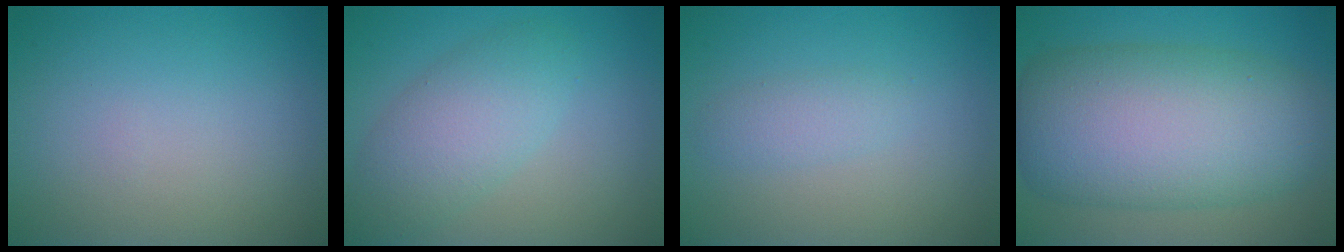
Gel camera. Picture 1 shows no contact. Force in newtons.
{"total": 4.6, "press": 4.6, "slide": 0.2}
{"total": 1.5, "press": 1.5, "slide": 0.1}
{"total": 12.3, "press": 12.3, "slide": 0.1}